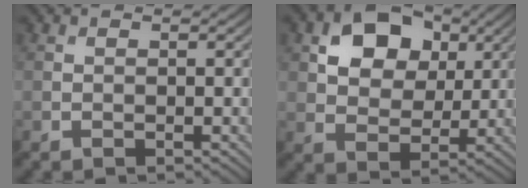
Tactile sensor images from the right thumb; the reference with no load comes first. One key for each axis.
{"total": 9.8, "fx": 4.1, "fy": 6.8, "fz": 5.8, "tx": -0.115, "ty": 0.005, "tz": 0.055}